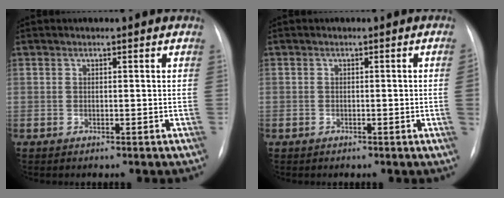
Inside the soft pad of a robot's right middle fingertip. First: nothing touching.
{"total": 1.4, "force": [-0.3, -0.3, 1.4], "torque": [-0.024, 0.003, -0.003]}